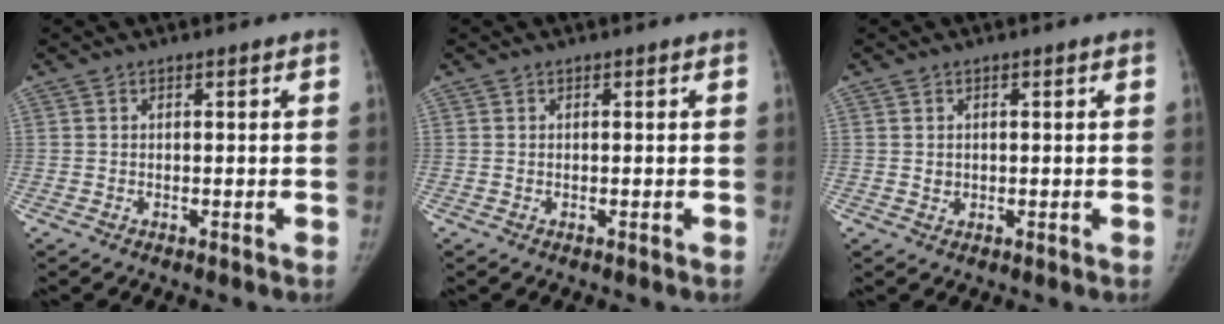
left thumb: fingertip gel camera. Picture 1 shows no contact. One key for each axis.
{"total": 0.0}
{"total": 1.1, "fx": 0.1, "fy": 1.0, "fz": 0.4, "tx": -0.001, "ty": 0.001, "tz": 0.005}